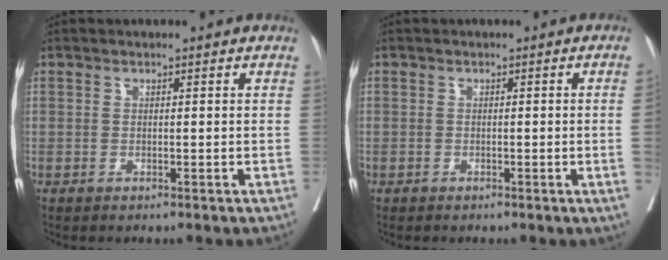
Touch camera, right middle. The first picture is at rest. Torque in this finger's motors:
{"motor_torque": [0.86, -0.80, -0.51, -0.21]}